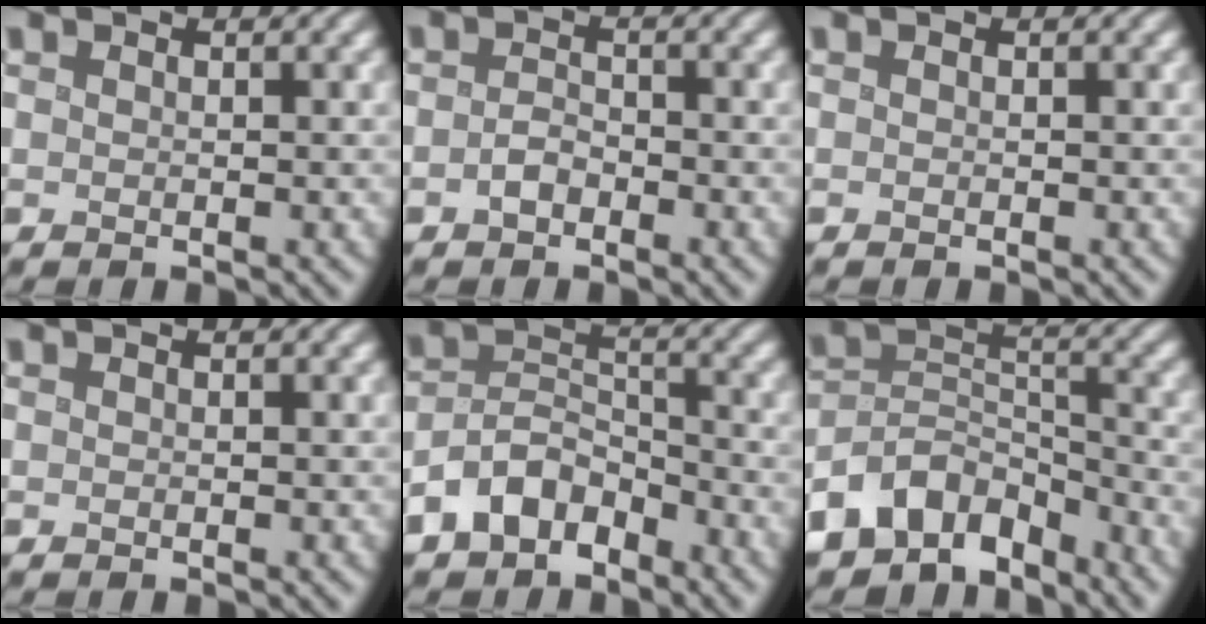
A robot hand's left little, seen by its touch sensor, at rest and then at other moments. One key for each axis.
{"total": 1.4, "fx": -1.0, "fy": 0.7, "fz": 0.7, "tx": -0.016, "ty": 0.001, "tz": -0.023}
{"total": 0.0}
{"total": 0.0}
{"total": 4.8, "fx": -3.5, "fy": 2.5, "fz": 2.1, "tx": -0.036, "ty": 0.006, "tz": -0.076}
{"total": 8.0, "fx": -6.5, "fy": 4.0, "fz": 2.5, "tx": -0.032, "ty": 0.000, "tz": -0.127}